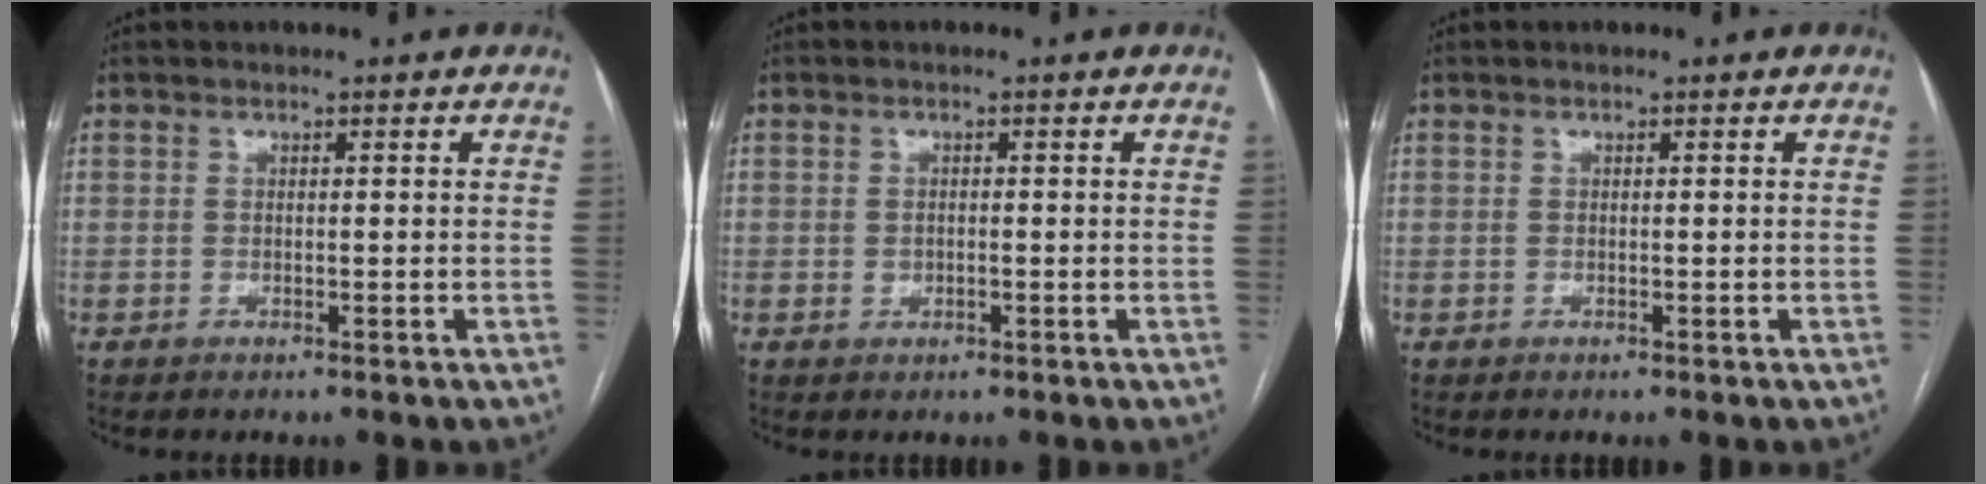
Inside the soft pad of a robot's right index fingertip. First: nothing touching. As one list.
[{"total": 1.9, "force": [-0.1, 1.6, 1.0], "torque": [-0.016, 0.001, 0.004]}, {"total": 0.0}]